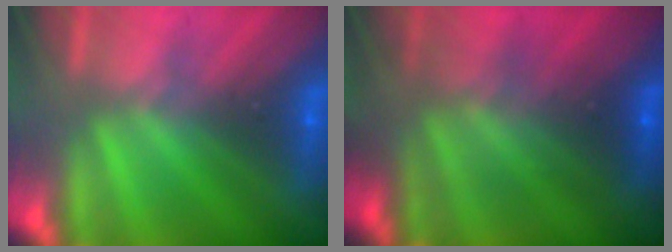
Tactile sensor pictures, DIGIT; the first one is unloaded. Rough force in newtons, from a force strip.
{"total": 7.2}